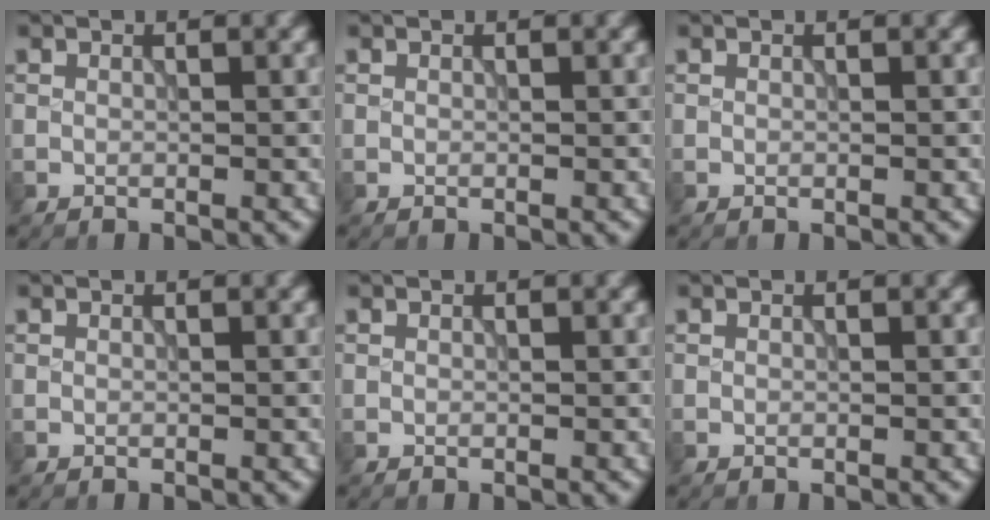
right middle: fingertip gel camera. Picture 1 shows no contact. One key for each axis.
{"total": 0.0}
{"total": 0.0}
{"total": 0.0}
{"total": 0.0}
{"total": 0.0}